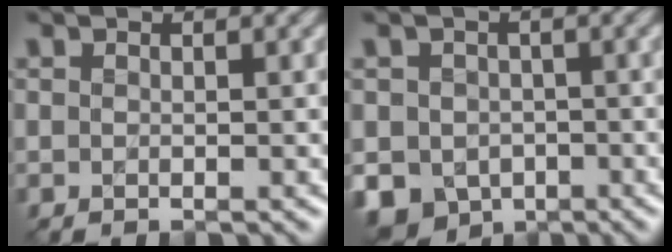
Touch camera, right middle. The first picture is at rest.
{"total": 6.0, "force": [-2.2, 5.0, 2.5], "torque": [-0.036, -0.011, -0.039]}